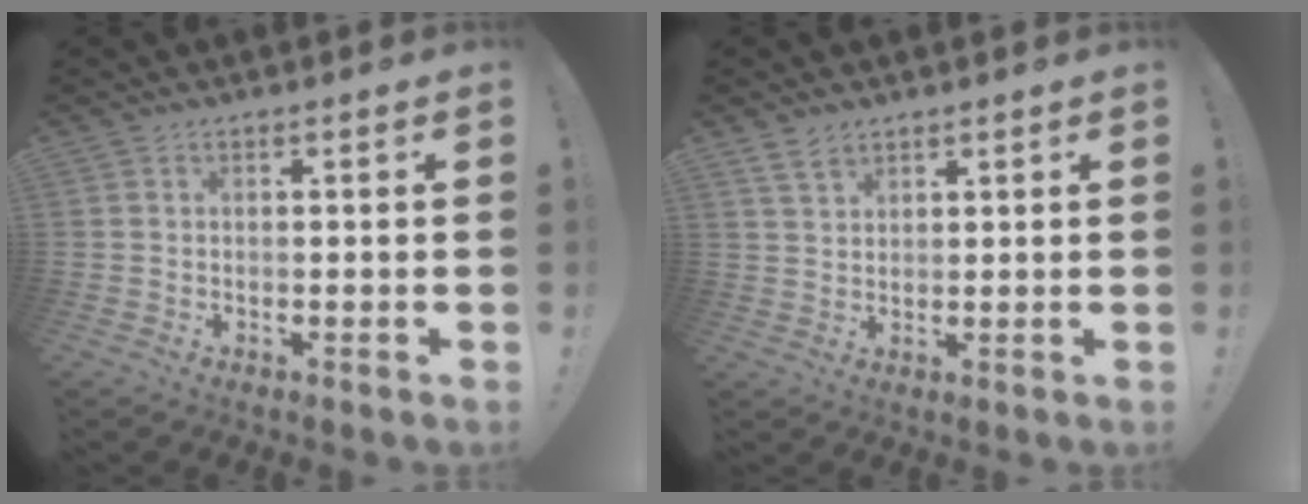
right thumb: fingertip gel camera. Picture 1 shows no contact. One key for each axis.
{"total": 4.2, "fx": 3.2, "fy": 2.2, "fz": 1.7, "tx": -0.032, "ty": -0.013, "tz": 0.061}